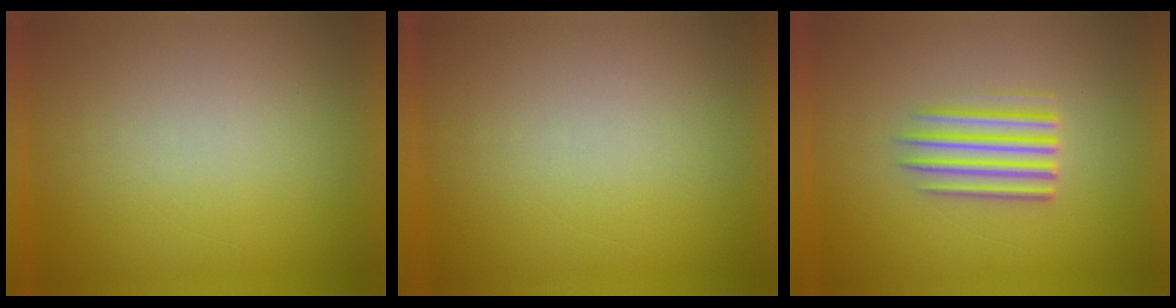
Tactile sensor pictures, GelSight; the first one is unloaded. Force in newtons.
{"total": 1.0}
{"total": 3.6}